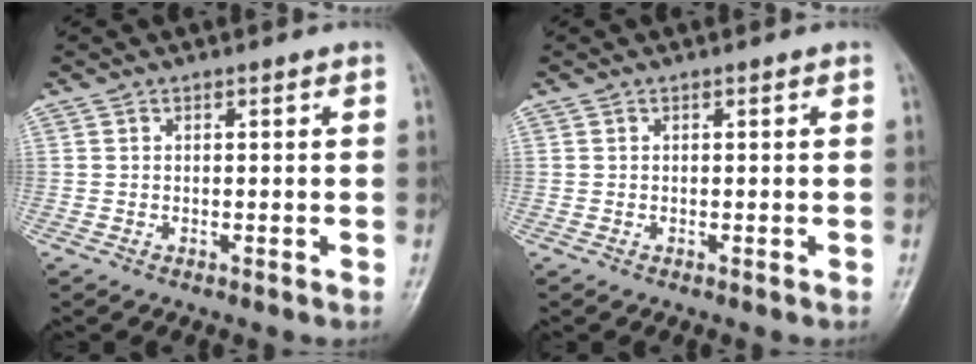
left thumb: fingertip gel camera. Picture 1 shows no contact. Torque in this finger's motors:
{"motor_torque": [-0.05, 0.00, -0.03, 0.00, 0.00]}